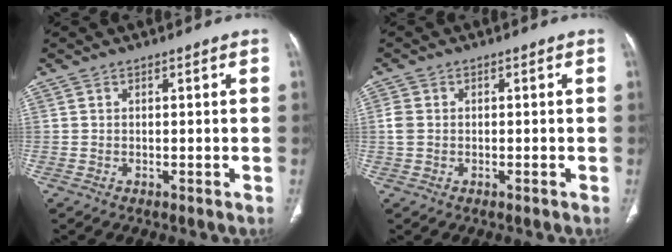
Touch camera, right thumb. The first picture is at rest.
{"total": 2.3, "force": [-0.3, 1.8, 1.4], "torque": [-0.039, 0.004, -0.008]}